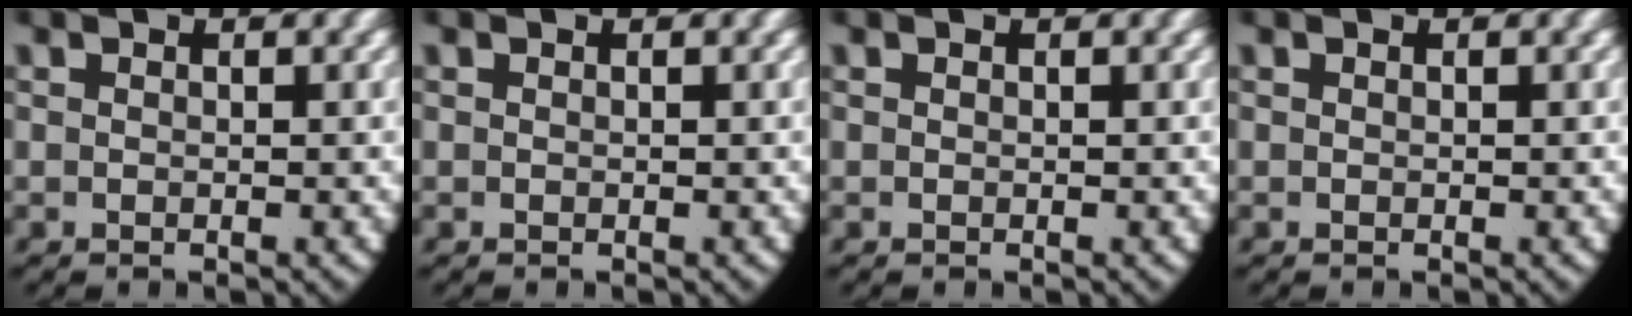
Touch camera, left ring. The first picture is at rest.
{"total": 0.0}
{"total": 0.0}
{"total": 0.0}